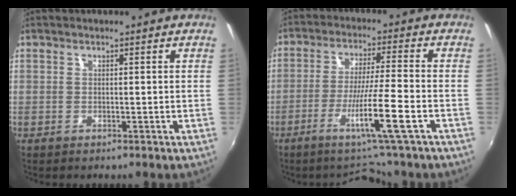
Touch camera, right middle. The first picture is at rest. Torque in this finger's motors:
{"motor_torque": [1.07, -1.07, 0.22, 0.18]}